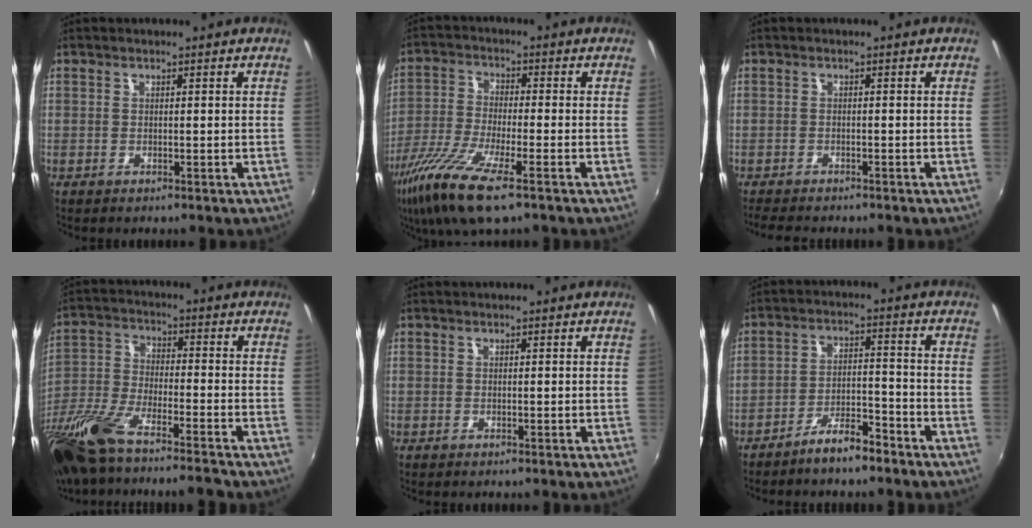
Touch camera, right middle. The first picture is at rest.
{"total": 13.0, "force": [-7.8, 2.4, 10.0], "torque": [-0.220, -0.036, -0.155]}
{"total": 4.3, "force": [-4.0, 0.8, 1.4], "torque": [-0.040, -0.018, -0.069]}
{"total": 17.9, "force": [-14.0, 2.9, 10.7], "torque": [-0.235, -0.053, -0.261]}
{"total": 0.0}
{"total": 6.4, "force": [-5.3, 1.5, 3.3], "torque": [-0.069, 0.010, -0.086]}